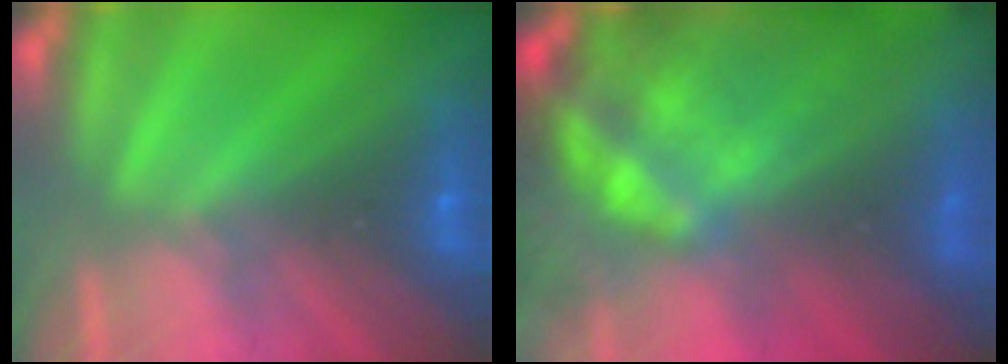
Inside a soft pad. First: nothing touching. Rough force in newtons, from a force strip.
{"total": 9.8}